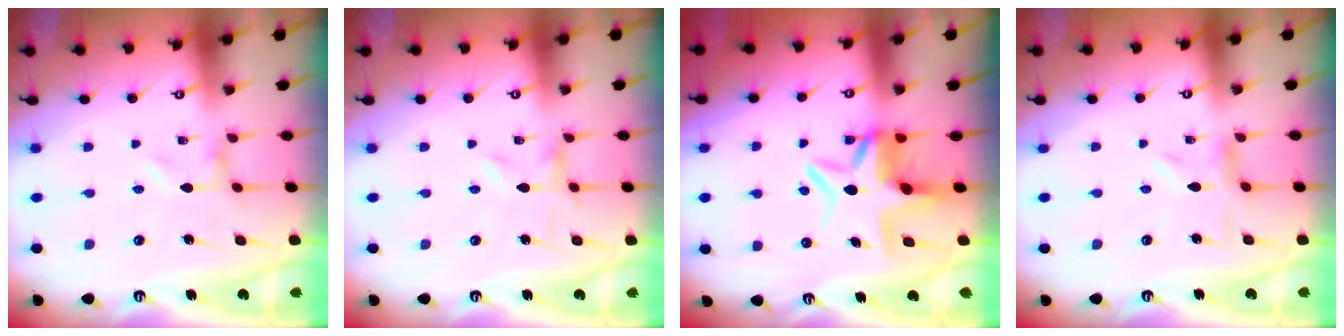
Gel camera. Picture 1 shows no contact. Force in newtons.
{"total": 0.0}
{"total": 9.4, "press": 9.2, "slide": 2.3}
{"total": 1.5, "press": 1.4, "slide": 0.4}